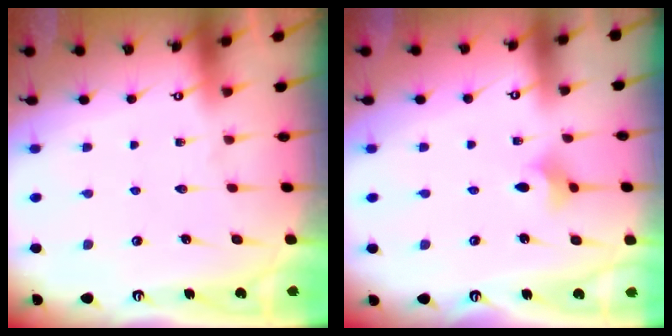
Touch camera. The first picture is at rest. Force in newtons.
{"total": 4.6, "press": 4.5, "slide": 0.8}